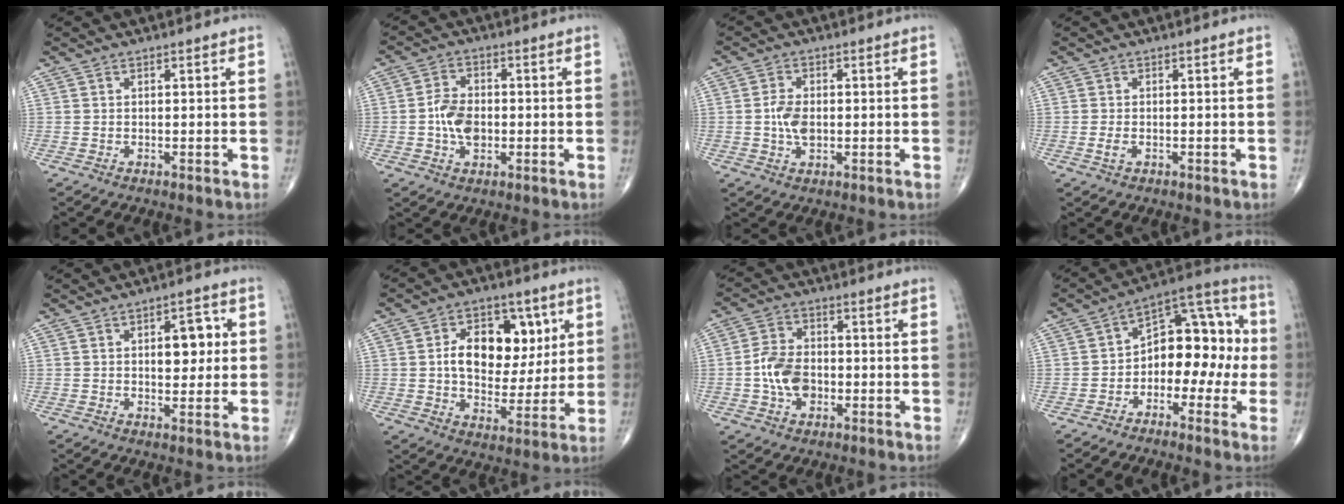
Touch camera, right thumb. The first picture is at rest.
{"total": 6.7, "force": [-1.0, 4.4, 5.0], "torque": [-0.083, 0.010, -0.022]}
{"total": 4.8, "force": [-0.4, 2.9, 3.8], "torque": [-0.075, 0.002, -0.009]}
{"total": 1.5, "force": [-0.5, 0.9, 1.2], "torque": [-0.026, 0.002, -0.009]}
{"total": 6.7, "force": [1.1, 3.8, 5.5], "torque": [-0.042, 0.002, 0.013]}
{"total": 15.3, "force": [3.4, 10.3, 10.8], "torque": [-0.116, -0.001, 0.056]}
{"total": 8.1, "force": [-1.6, 5.5, 5.7], "torque": [-0.096, 0.015, -0.036]}
{"total": 14.1, "force": [-1.9, 8.9, 10.8], "torque": [-0.108, 0.056, -0.044]}